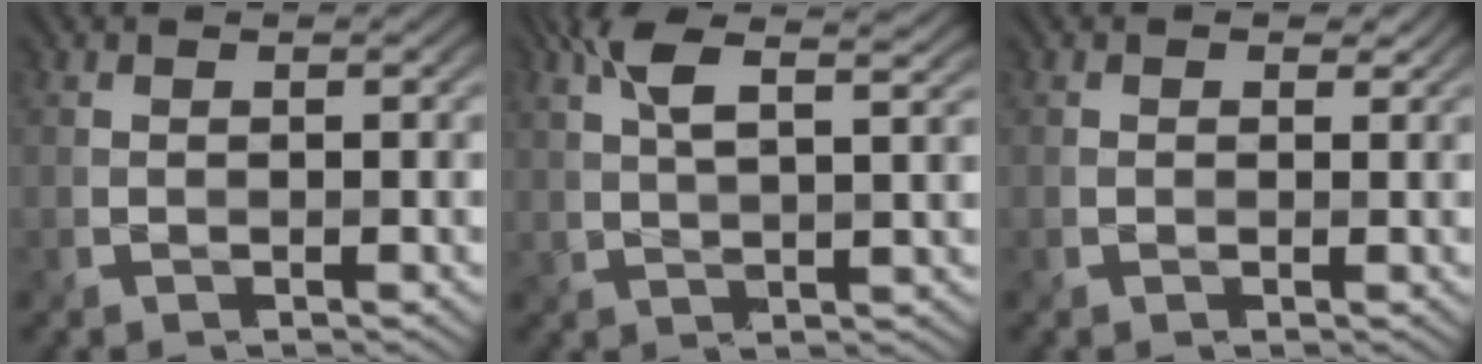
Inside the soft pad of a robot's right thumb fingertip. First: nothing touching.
{"total": 7.2, "force": [3.7, 1.9, 5.8], "torque": [-0.127, 0.013, 0.072]}
{"total": 1.4, "force": [0.8, 1.1, 0.4], "torque": [-0.012, -0.003, 0.010]}